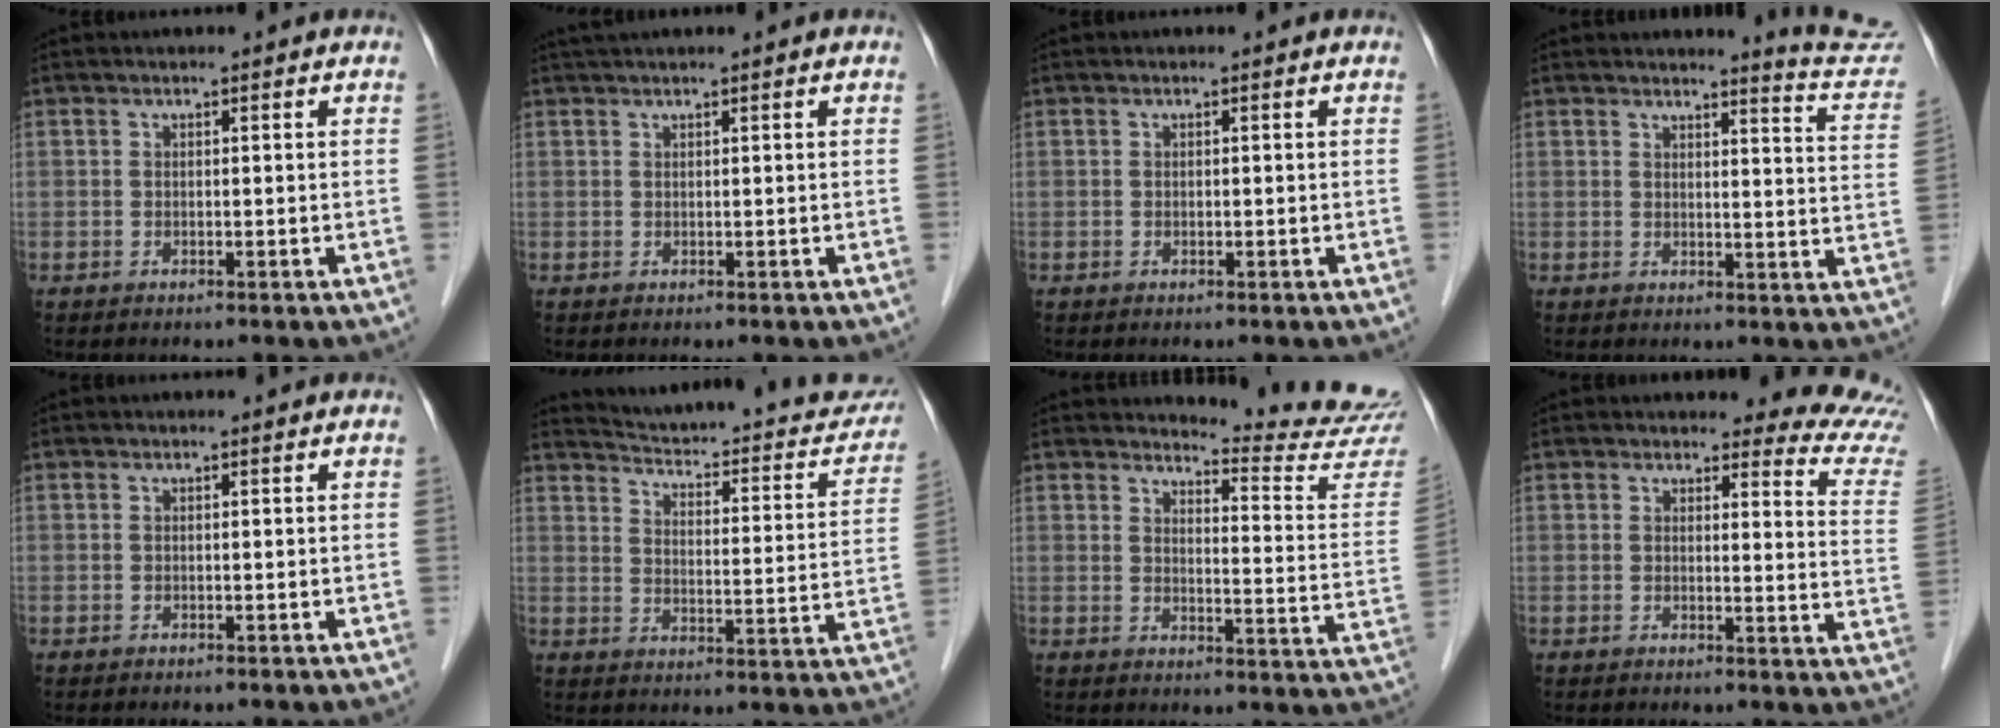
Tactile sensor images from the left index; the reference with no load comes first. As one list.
[{"total": 1.6, "force": [1.4, -0.3, 0.8], "torque": [-0.014, 0.018, 0.031]}, {"total": 0.0}, {"total": 8.7, "force": [8.6, -1.1, 0.0], "torque": [-0.008, -0.082, 0.081]}, {"total": 0.0}, {"total": 22.5, "force": [20.1, 5.3, 8.5], "torque": [-0.110, -0.036, 0.237]}, {"total": 13.8, "force": [13.7, -1.5, 1.0], "torque": [-0.009, -0.124, 0.146]}, {"total": 10.7, "force": [10.6, 0.5, 0.7], "torque": [0.022, -0.101, 0.079]}]